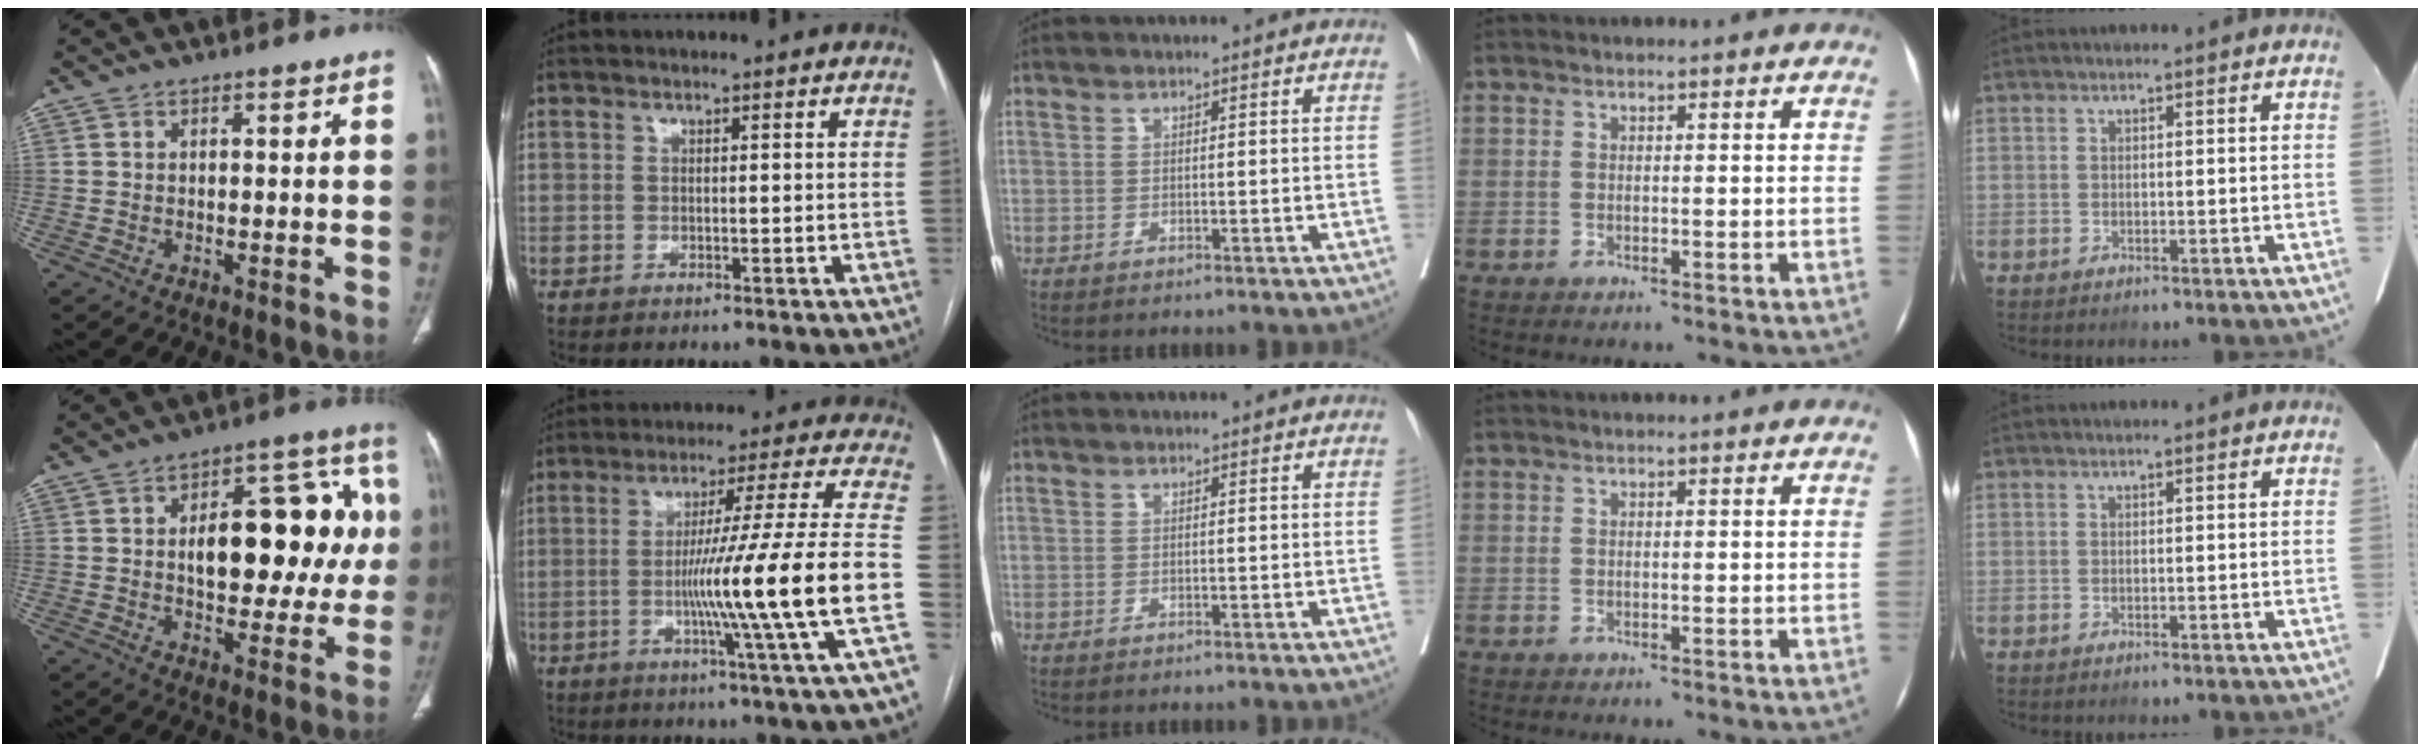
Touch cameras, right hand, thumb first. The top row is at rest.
{"thumb": {"total": 21.1, "force": [2.6, 10.9, 17.9], "torque": [-0.194, 0.024, 0.037]}, "index": {"total": 17.4, "force": [-4.4, -3.1, 16.6], "torque": [-0.265, -0.008, -0.077]}}